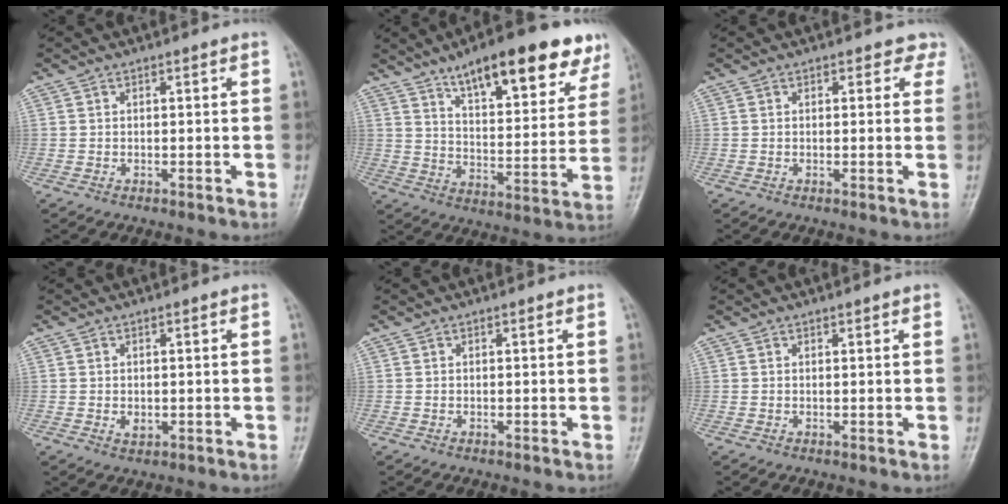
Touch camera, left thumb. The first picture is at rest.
{"total": 20.7, "force": [13.5, 6.7, 14.3], "torque": [-0.162, -0.047, 0.202]}
{"total": 2.9, "force": [2.1, 1.8, 0.8], "torque": [0.024, -0.007, 0.008]}
{"total": 1.8, "force": [-0.1, 1.3, 1.2], "torque": [-0.015, -0.002, 0.001]}
{"total": 0.0}
{"total": 0.7, "force": [0.5, 0.2, 0.4], "torque": [-0.003, -0.002, 0.005]}